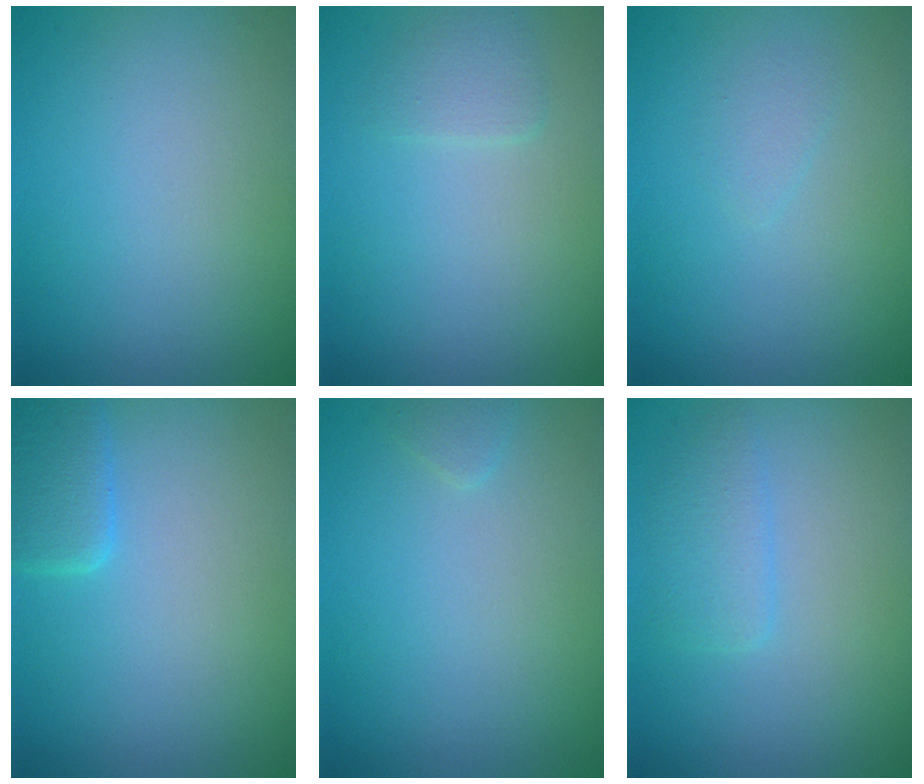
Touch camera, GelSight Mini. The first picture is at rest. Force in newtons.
{"total": 1.2, "press": 1.1, "slide": 0.3}
{"total": 0.8, "press": 0.8, "slide": 0.0}
{"total": 2.6, "press": 2.6, "slide": 0.2}
{"total": 0.6, "press": 0.6, "slide": 0.1}
{"total": 1.9, "press": 1.9, "slide": 0.1}